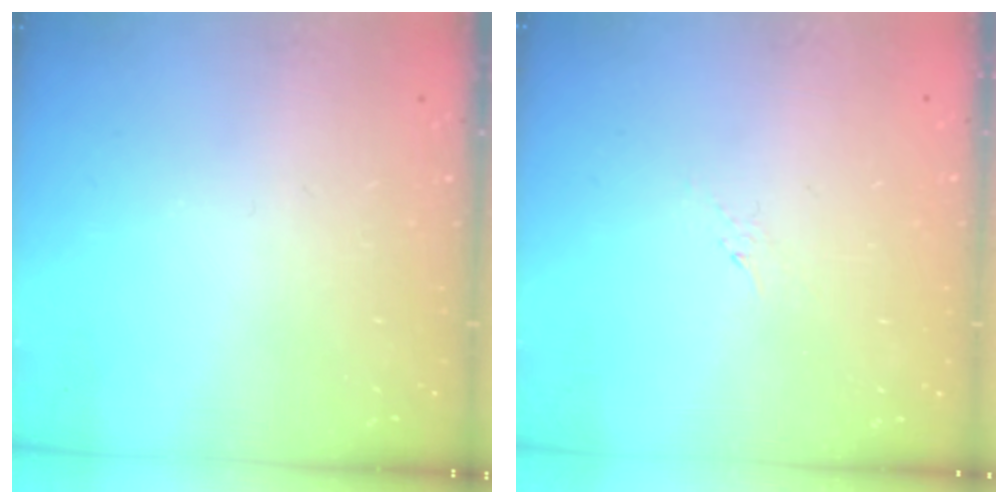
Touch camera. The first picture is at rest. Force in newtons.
{"total": 2.8, "press": 2.7, "slide": 0.6}